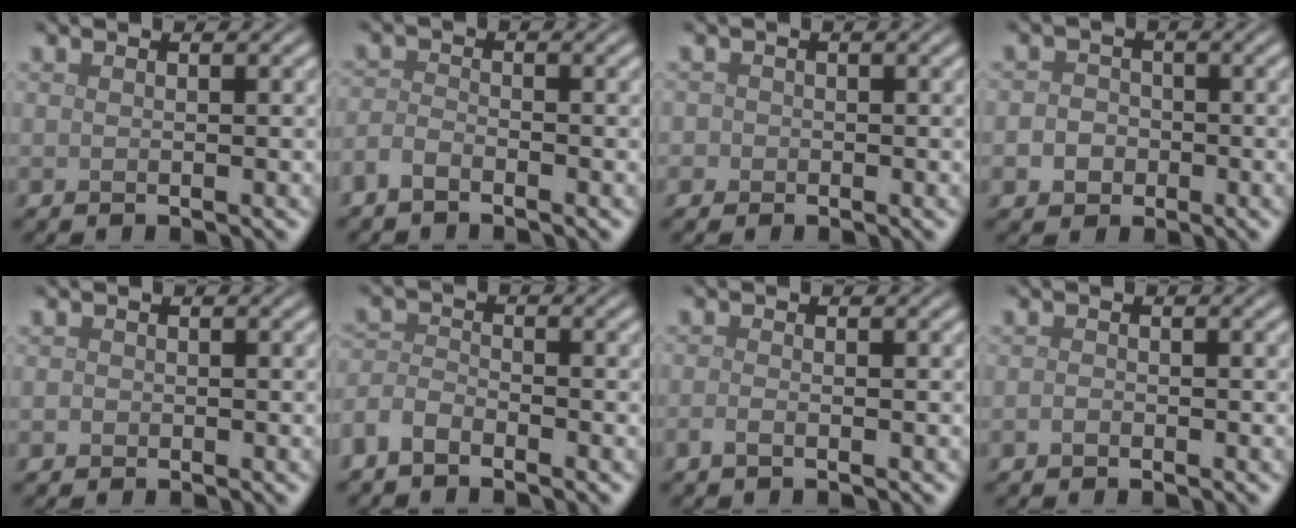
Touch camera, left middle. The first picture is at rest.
{"total": 1.7, "force": [-1.3, 0.6, 0.9], "torque": [-0.020, 0.001, -0.033]}
{"total": 1.0, "force": [-0.1, 1.0, 0.1], "torque": [0.008, -0.002, -0.006]}
{"total": 3.2, "force": [-1.0, 2.9, 1.1], "torque": [0.002, 0.004, -0.032]}
{"total": 0.5, "force": [-0.2, 0.5, 0.1], "torque": [0.002, -0.004, -0.005]}
{"total": 2.7, "force": [-2.0, 1.2, 1.2], "torque": [-0.026, 0.003, -0.051]}
{"total": 1.0, "force": [-0.6, 0.3, 0.7], "torque": [-0.017, -0.001, -0.013]}
{"total": 0.6, "force": [-0.4, 0.4, 0.3], "torque": [-0.006, -0.002, -0.008]}